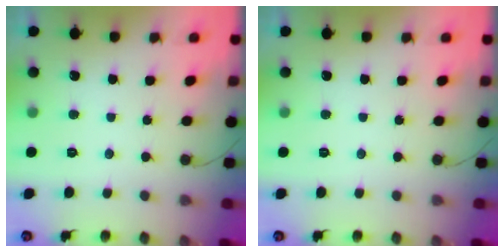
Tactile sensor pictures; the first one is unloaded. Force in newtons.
{"total": 0.0}